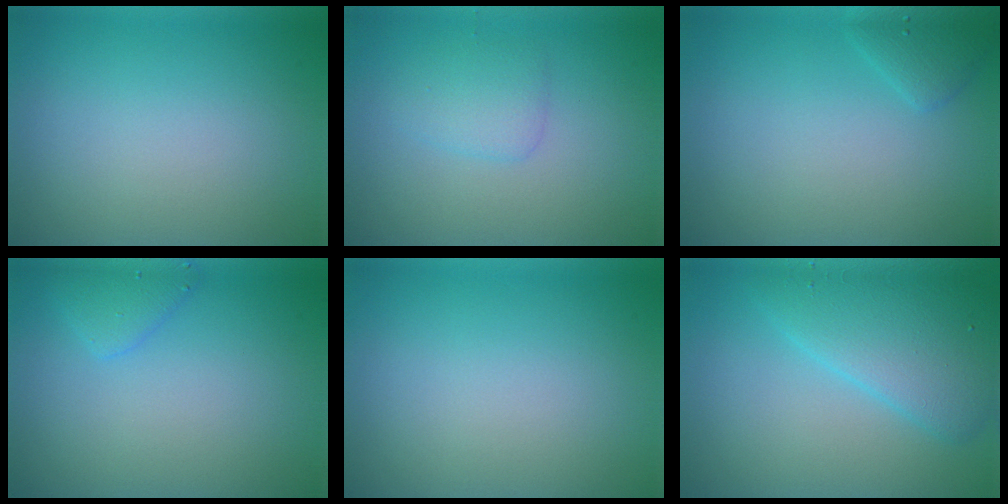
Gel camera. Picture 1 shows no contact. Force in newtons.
{"total": 1.9, "press": 1.9, "slide": 0.1}
{"total": 1.3, "press": 1.3, "slide": 0.2}
{"total": 1.7, "press": 1.7, "slide": 0.1}
{"total": 0.0}
{"total": 5.3, "press": 5.3, "slide": 0.2}